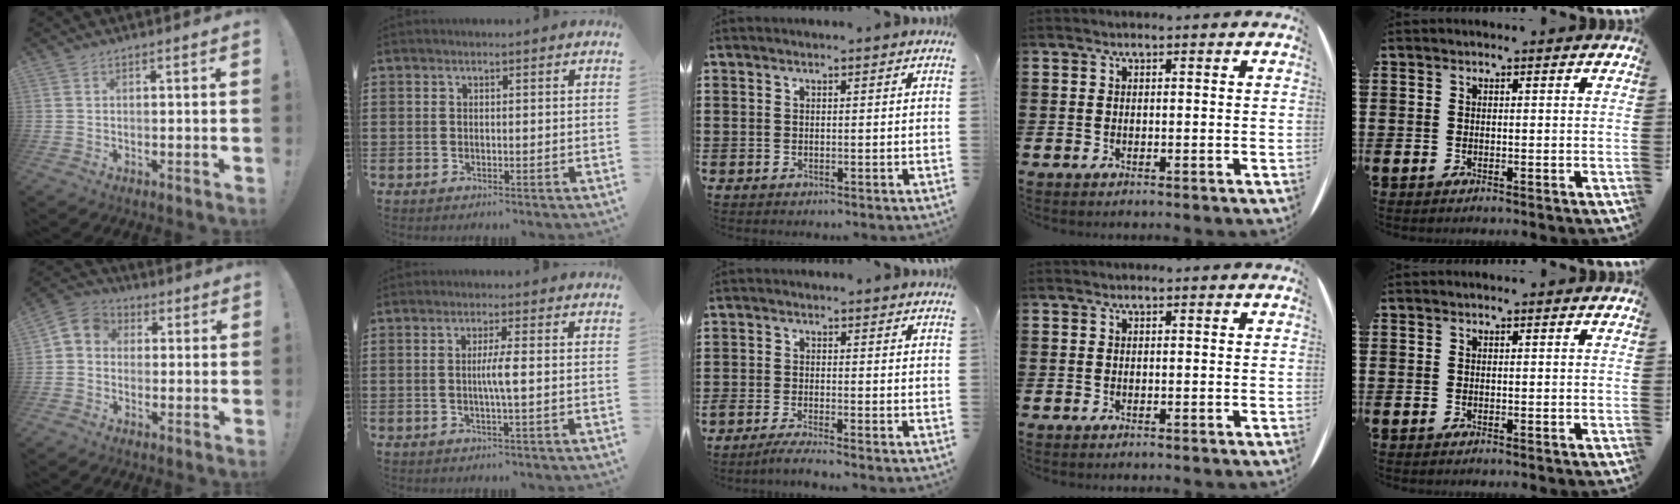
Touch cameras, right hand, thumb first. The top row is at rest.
{"thumb": {"total": 5.6, "force": [0.0, 5.1, 2.5], "torque": [-0.045, 0.018, 0.005]}, "index": {"total": 3.2, "force": [-0.2, -0.2, 3.2], "torque": [-0.058, -0.007, -0.007]}, "middle": {"total": 2.1, "force": [-1.9, -0.2, 0.9], "torque": [-0.016, 0.002, -0.036]}}